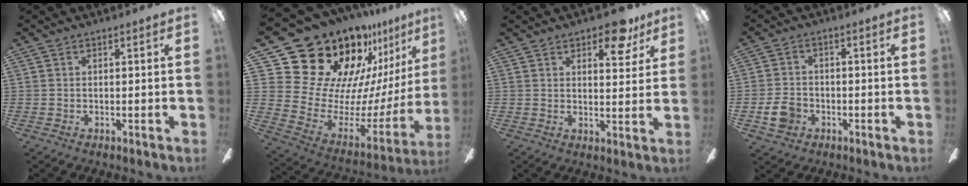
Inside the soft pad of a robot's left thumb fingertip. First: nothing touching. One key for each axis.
{"total": 26.0, "fx": 19.3, "fy": 13.5, "fz": 10.8, "tx": -0.179, "ty": -0.171, "tz": 0.394}
{"total": 8.9, "fx": 6.0, "fy": 3.7, "fz": 5.4, "tx": -0.056, "ty": -0.028, "tz": 0.096}
{"total": 6.2, "fx": -2.4, "fy": 4.8, "fz": 3.1, "tx": -0.067, "ty": 0.008, "tz": -0.046}